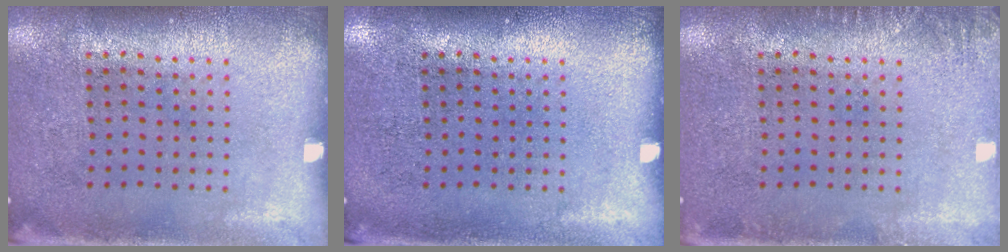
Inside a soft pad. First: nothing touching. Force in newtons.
{"total": 0.0}
{"total": 1.4, "press": 1.3, "slide": 0.2}